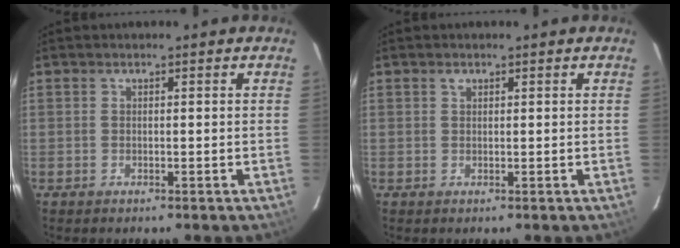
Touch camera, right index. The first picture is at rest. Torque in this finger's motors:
{"motor_torque": [0.08, -0.03, 0.02, 0.01]}